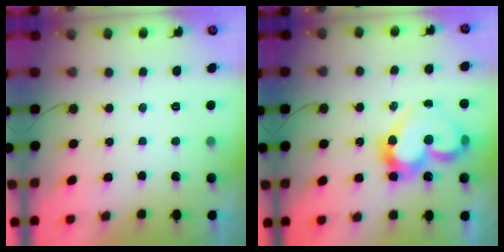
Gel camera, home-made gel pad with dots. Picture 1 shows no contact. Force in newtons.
{"total": 16.1, "press": 15.9, "slide": 2.4}